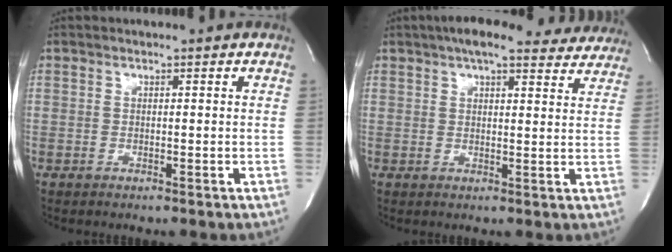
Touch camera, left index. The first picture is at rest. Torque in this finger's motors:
{"motor_torque": [-0.19, -0.17, 0.31, 0.05]}